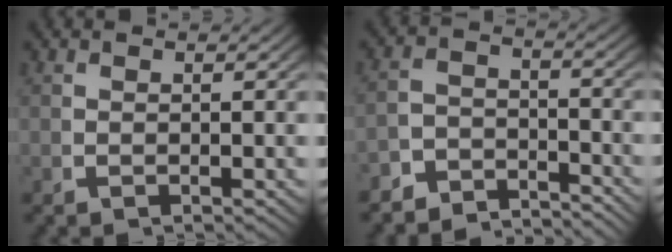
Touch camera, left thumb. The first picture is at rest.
{"total": 4.9, "force": [-4.6, 1.5, 0.9], "torque": [0.002, -0.019, -0.081]}